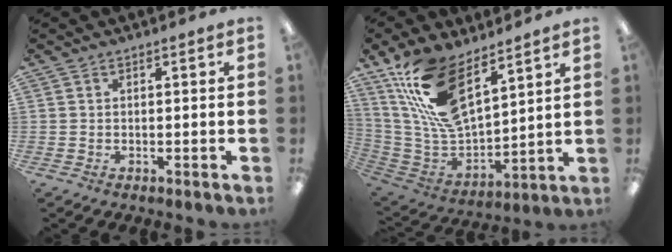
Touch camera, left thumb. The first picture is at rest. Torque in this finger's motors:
{"motor_torque": [0.66, 0.33, 1.15, -1.62, 0.20]}